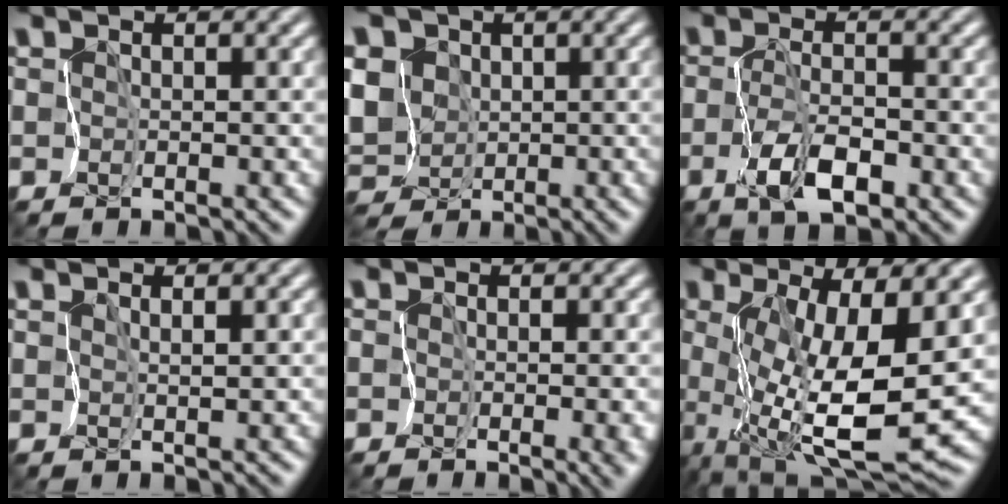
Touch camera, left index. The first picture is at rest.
{"total": 9.2, "force": [1.0, 7.7, 5.0], "torque": [-0.106, 0.022, -0.020]}
{"total": 3.4, "force": [-1.8, 0.9, 2.8], "torque": [-0.061, -0.001, -0.034]}
{"total": 0.8, "force": [0.6, -0.2, 0.5], "torque": [-0.010, -0.003, 0.017]}
{"total": 2.4, "force": [-0.6, 1.0, 2.0], "torque": [-0.020, -0.011, -0.008]}
{"total": 10.0, "force": [-0.3, 2.7, 9.7], "torque": [-0.182, -0.027, 0.006]}